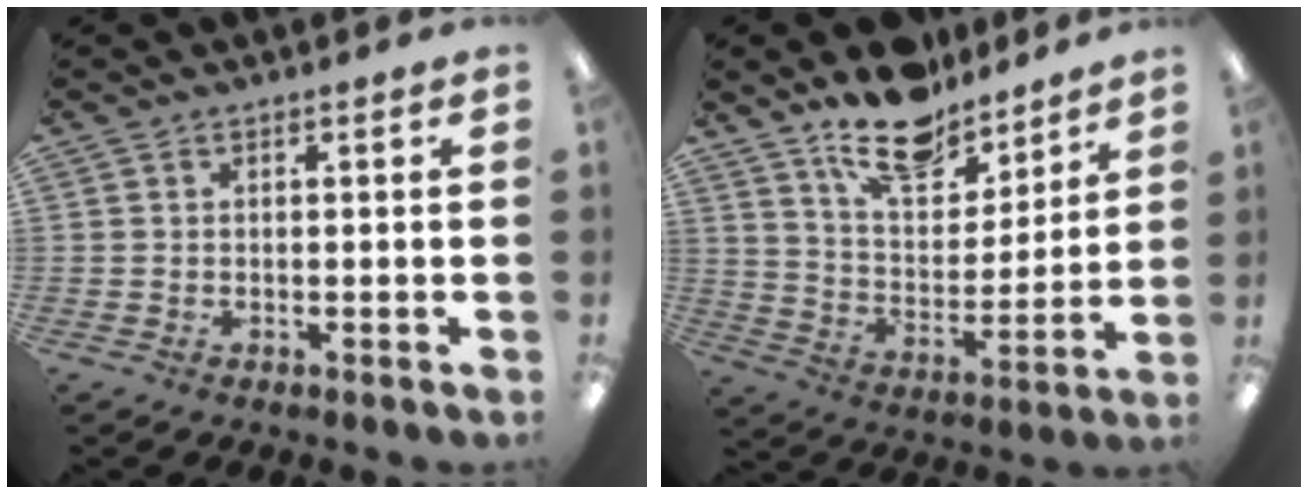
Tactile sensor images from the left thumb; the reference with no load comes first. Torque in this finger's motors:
{"motor_torque": [0.39, 0.29, -0.04, -0.90, 0.10]}